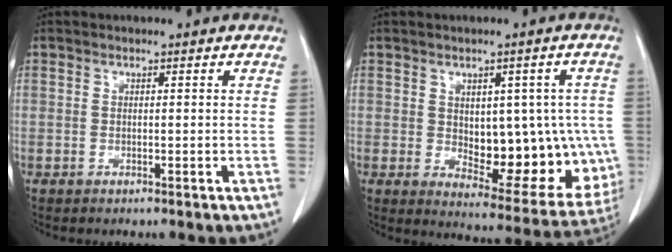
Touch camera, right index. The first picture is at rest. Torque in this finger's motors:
{"motor_torque": [0.57, 0.20, 0.25, 0.03]}